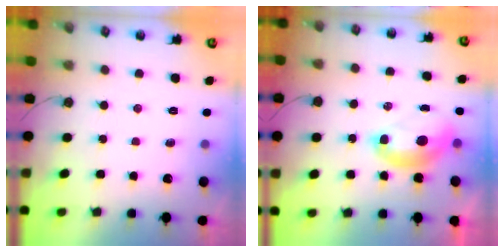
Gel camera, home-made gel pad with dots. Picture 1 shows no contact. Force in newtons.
{"total": 2.5, "press": 2.4, "slide": 0.6}